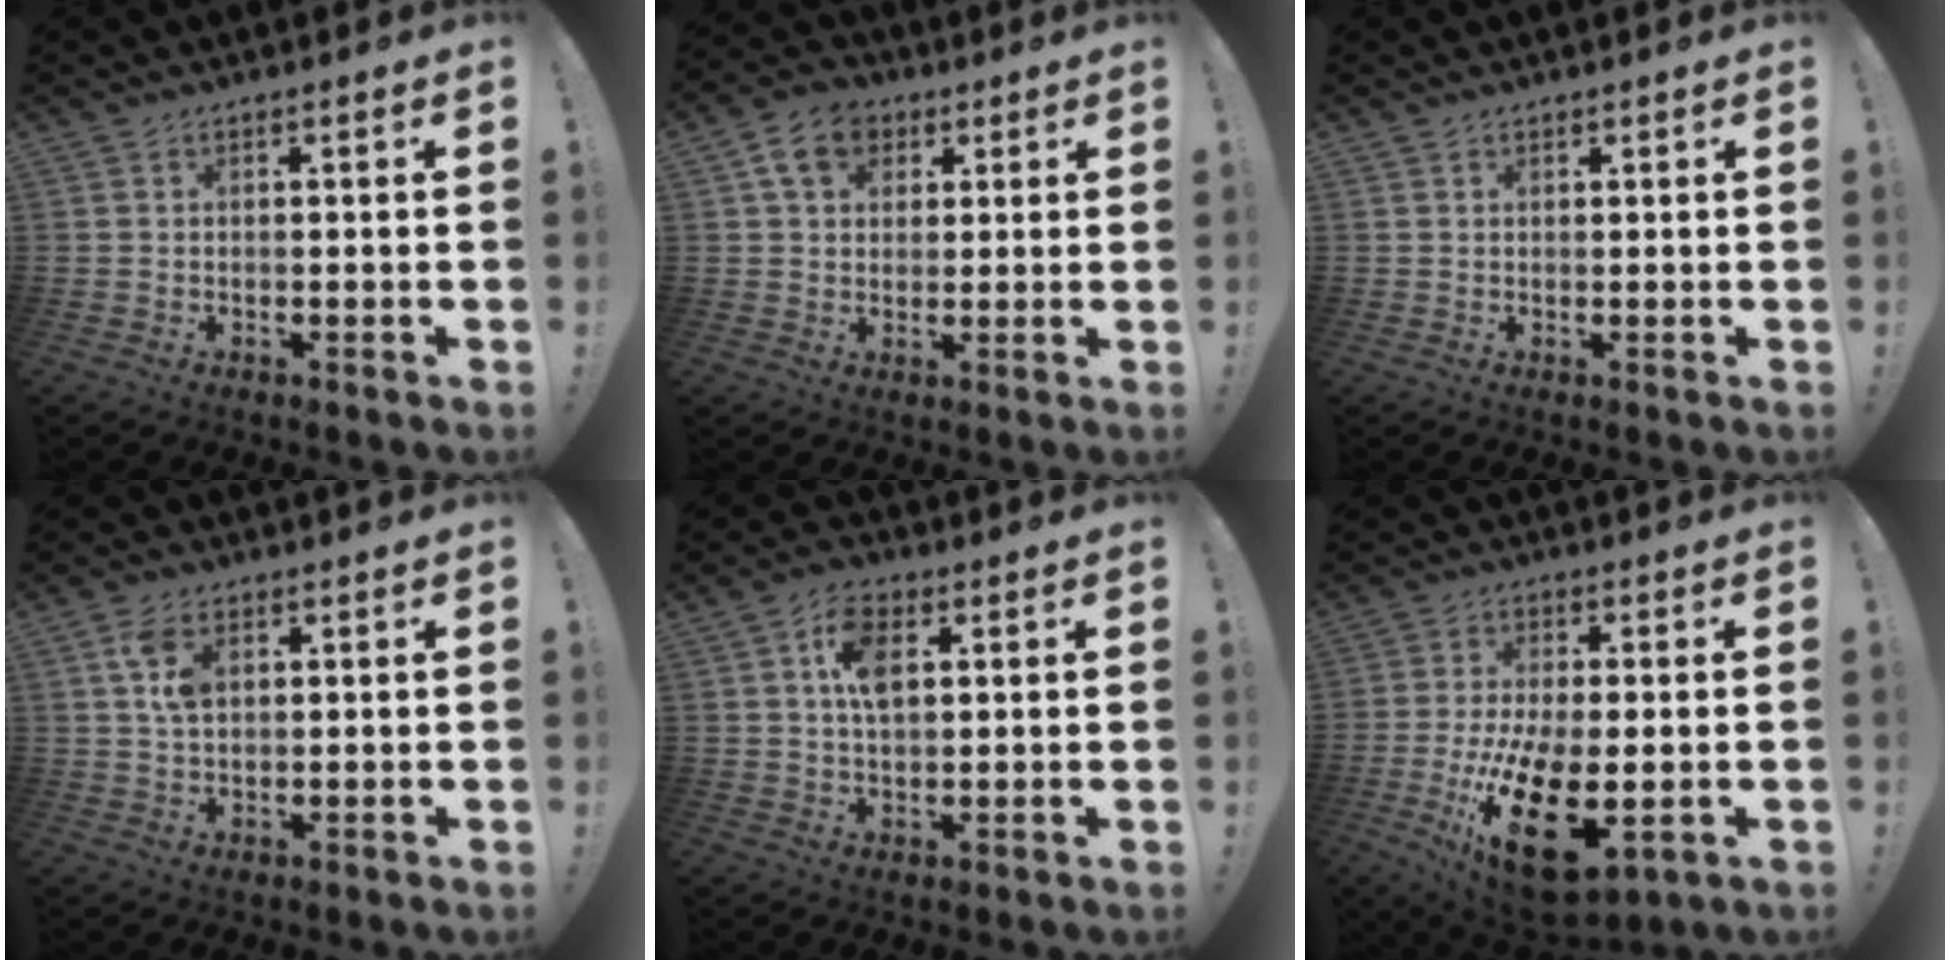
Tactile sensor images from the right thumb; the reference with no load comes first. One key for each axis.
{"total": 9.8, "fx": 4.3, "fy": 7.6, "fz": 4.5, "tx": -0.071, "ty": -0.004, "tz": 0.085}
{"total": 0.7, "fx": 0.7, "fy": 0.3, "fz": 0.2, "tx": -0.003, "ty": -0.001, "tz": 0.013}
{"total": 6.6, "fx": 2.3, "fy": 3.7, "fz": 5.0, "tx": -0.093, "ty": -0.002, "tz": 0.040}
{"total": 8.9, "fx": 2.4, "fy": 5.3, "fz": 6.7, "tx": -0.115, "ty": 0.002, "tz": 0.042}
{"total": 20.8, "fx": -5.5, "fy": 9.6, "fz": 17.6, "tx": -0.316, "ty": 0.005, "tz": -0.072}